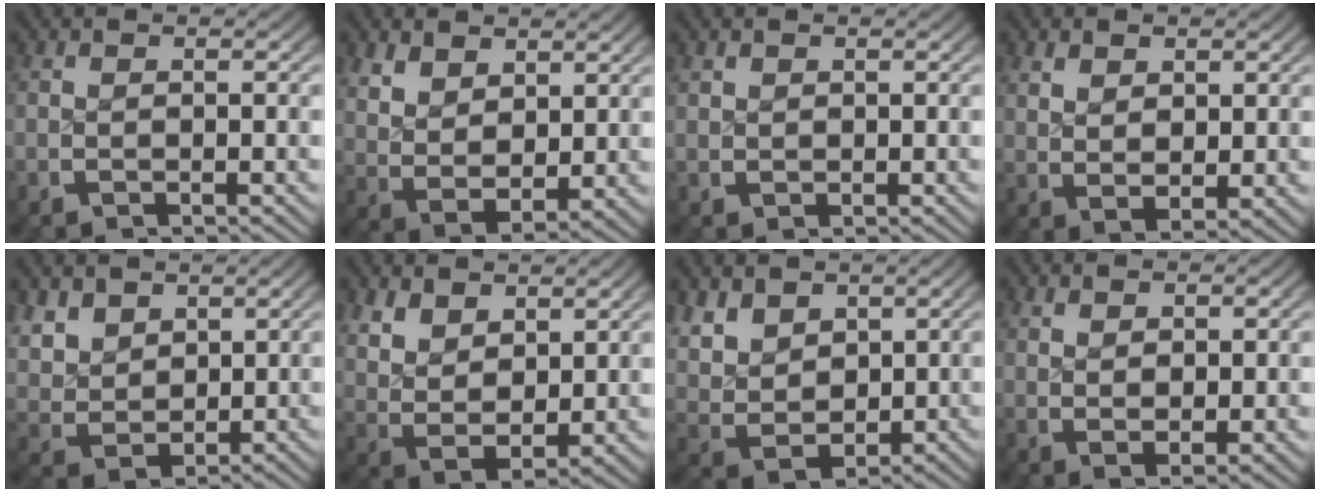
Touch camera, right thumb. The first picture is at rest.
{"total": 6.7, "force": [1.1, 4.8, 4.5], "torque": [-0.106, -0.038, 0.041]}
{"total": 1.1, "force": [0.7, 0.8, 0.2], "torque": [-0.003, -0.002, 0.022]}
{"total": 3.0, "force": [1.2, 1.6, 2.2], "torque": [-0.035, -0.010, 0.035]}
{"total": 7.0, "force": [2.1, 5.5, 3.9], "torque": [-0.099, -0.031, 0.055]}
{"total": 8.3, "force": [1.0, 6.1, 5.5], "torque": [-0.136, -0.044, 0.039]}
{"total": 9.1, "force": [1.4, 7.1, 5.5], "torque": [-0.141, -0.043, 0.045]}
{"total": 2.2, "force": [0.9, 1.1, 1.8], "torque": [-0.029, -0.008, 0.027]}